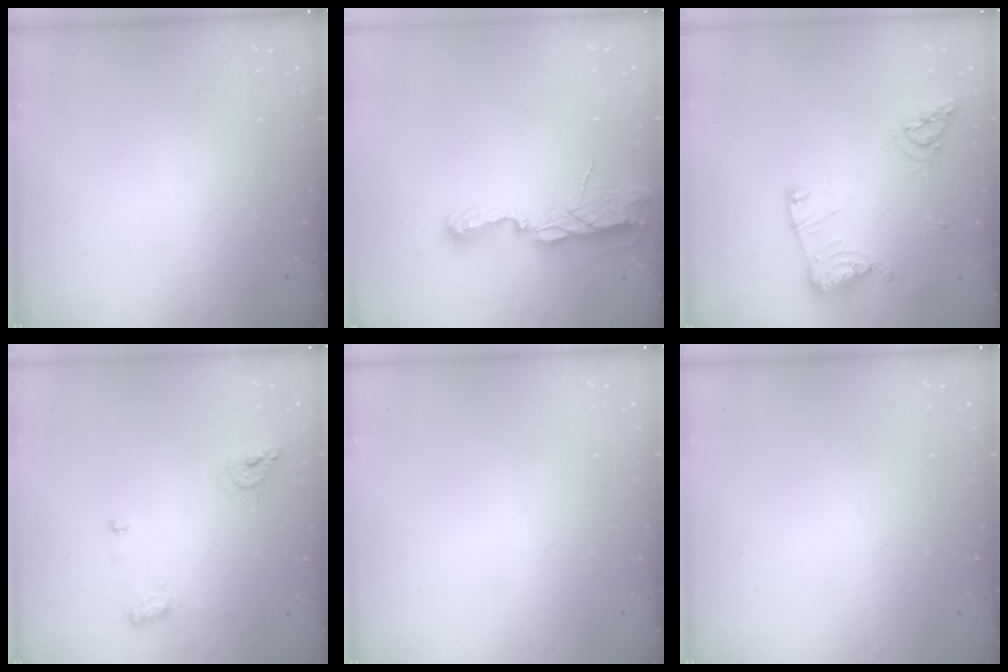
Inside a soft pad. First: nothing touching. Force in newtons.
{"total": 7.3, "press": 7.3, "slide": 0.5}
{"total": 12.6, "press": 12.5, "slide": 1.5}
{"total": 7.9, "press": 7.8, "slide": 1.1}
{"total": 0.0}
{"total": 0.0}